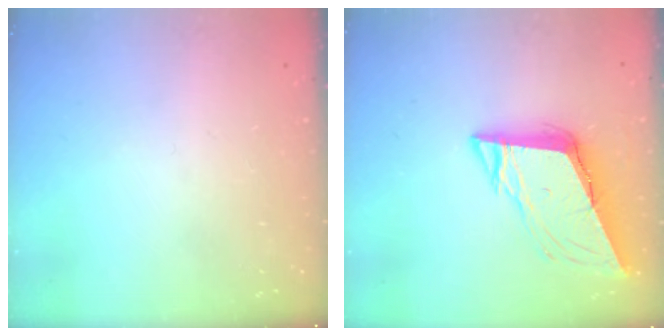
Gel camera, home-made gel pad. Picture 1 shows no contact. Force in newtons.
{"total": 10.3, "press": 9.9, "slide": 2.9}